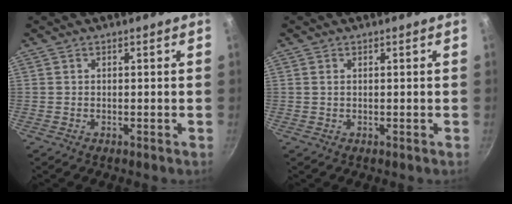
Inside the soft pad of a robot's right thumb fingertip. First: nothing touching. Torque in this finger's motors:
{"motor_torque": [-0.31, -0.03, -0.56, 0.17, 0.02]}